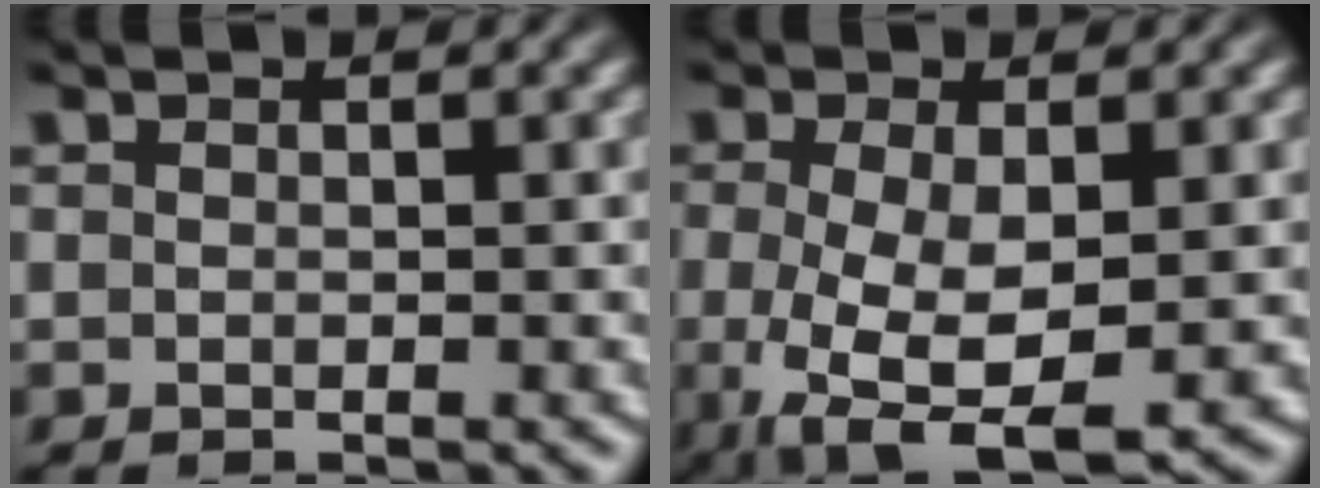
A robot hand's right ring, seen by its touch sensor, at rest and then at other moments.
{"total": 8.8, "force": [-3.4, 5.0, 6.4], "torque": [-0.155, -0.060, -0.027]}